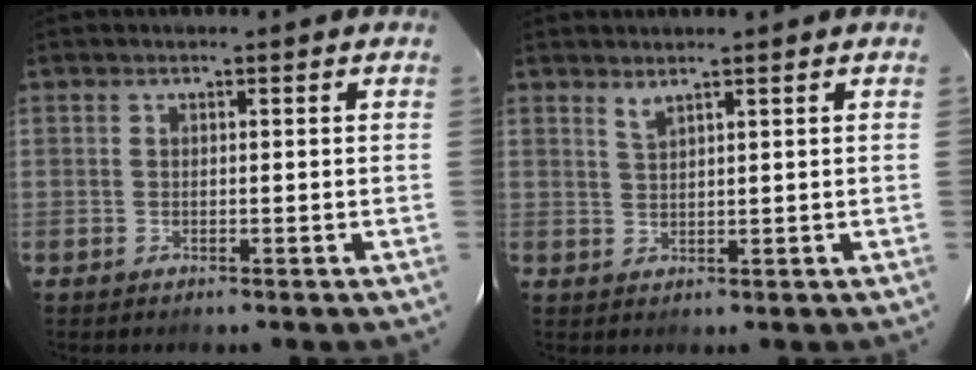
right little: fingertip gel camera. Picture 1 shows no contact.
{"total": 1.6, "force": [1.4, 0.0, 0.8], "torque": [-0.015, 0.000, 0.026]}